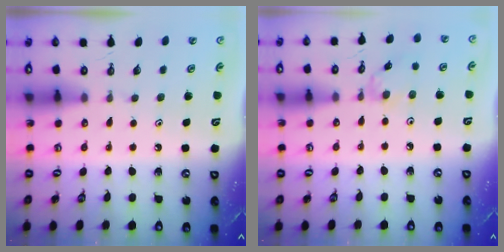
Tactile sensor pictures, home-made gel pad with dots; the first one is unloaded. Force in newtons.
{"total": 2.6, "press": 2.5, "slide": 0.5}